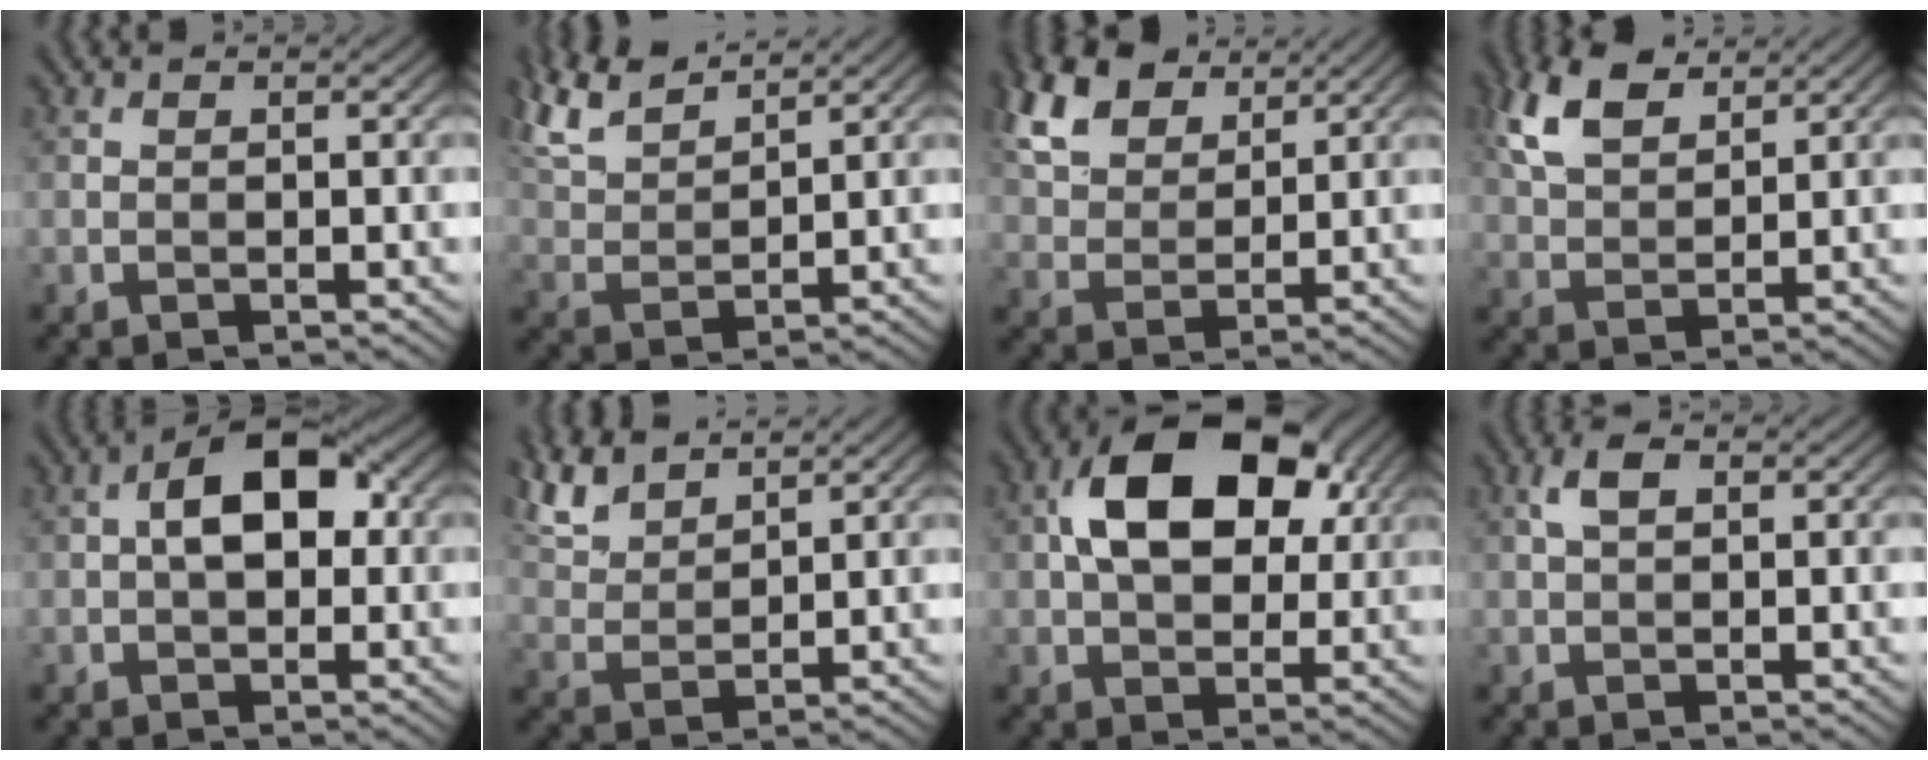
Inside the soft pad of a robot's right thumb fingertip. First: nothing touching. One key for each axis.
{"total": 8.0, "fx": 6.6, "fy": 2.1, "fz": 4.0, "tx": -0.109, "ty": 0.020, "tz": 0.139}
{"total": 9.7, "fx": 5.9, "fy": 5.5, "fz": 5.4, "tx": -0.149, "ty": 0.019, "tz": 0.117}
{"total": 7.9, "fx": 4.6, "fy": 3.9, "fz": 5.1, "tx": -0.130, "ty": 0.013, "tz": 0.094}
{"total": 7.1, "fx": 0.6, "fy": 4.1, "fz": 5.8, "tx": -0.087, "ty": 0.012, "tz": 0.002}
{"total": 6.9, "fx": 5.5, "fy": 2.4, "fz": 3.4, "tx": -0.093, "ty": 0.016, "tz": 0.119}
{"total": 13.6, "fx": 3.5, "fy": 8.4, "fz": 10.2, "tx": -0.185, "ty": 0.017, "tz": 0.053}
{"total": 2.5, "fx": 0.8, "fy": 1.3, "fz": 2.0, "tx": -0.043, "ty": 0.007, "tz": 0.012}